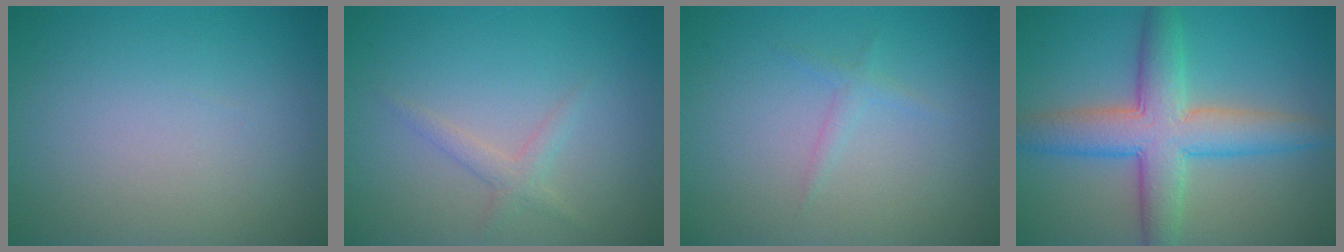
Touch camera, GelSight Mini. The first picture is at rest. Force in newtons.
{"total": 1.5, "press": 1.5, "slide": 0.1}
{"total": 0.9, "press": 0.9, "slide": 0.1}
{"total": 7.3, "press": 7.3, "slide": 0.2}